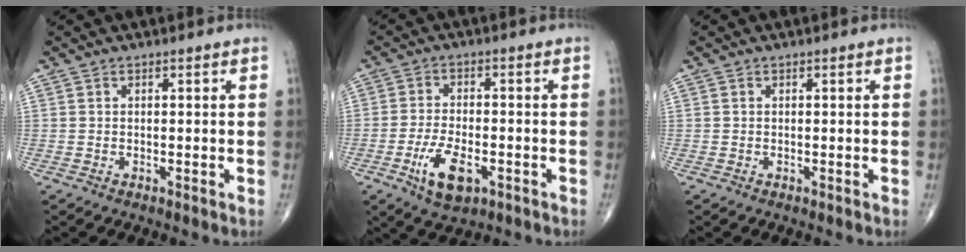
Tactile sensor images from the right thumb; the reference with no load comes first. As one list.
[{"total": 8.3, "force": [-3.4, 3.8, 6.5], "torque": [-0.119, 0.005, -0.056]}, {"total": 0.0}]